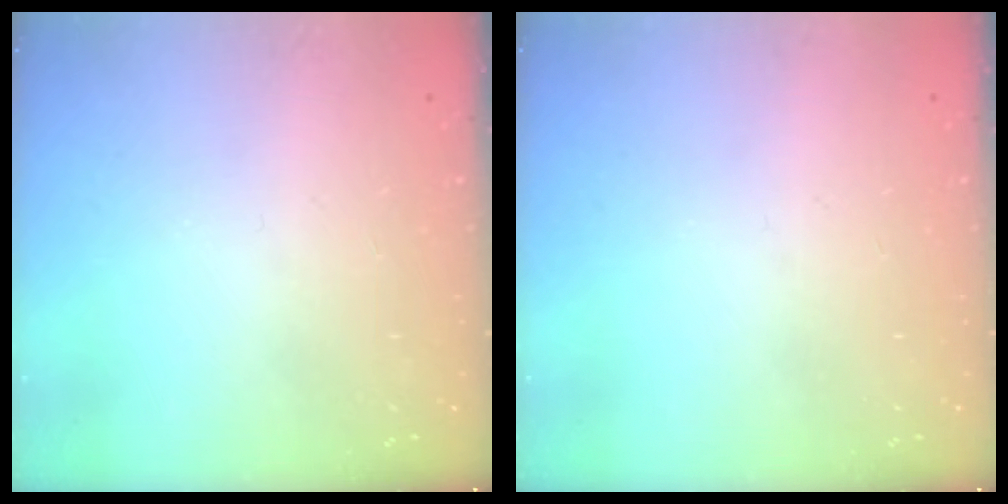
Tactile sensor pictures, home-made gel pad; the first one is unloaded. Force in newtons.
{"total": 0.0}